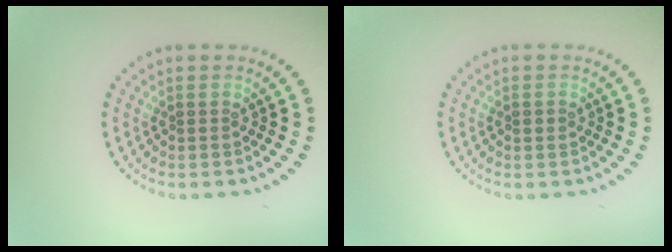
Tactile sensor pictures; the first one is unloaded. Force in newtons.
{"total": 0.9, "press": 0.9, "slide": 0.1}